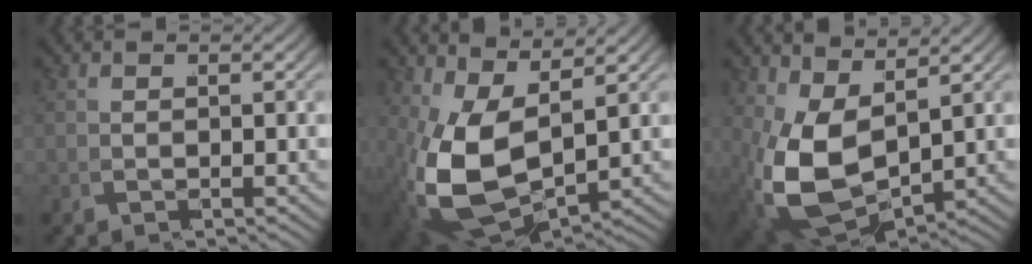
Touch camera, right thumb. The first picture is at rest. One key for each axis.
{"total": 11.0, "fx": -0.4, "fy": 7.0, "fz": 8.5, "tx": -0.230, "ty": -0.066, "tz": 0.033}
{"total": 9.9, "fx": -0.2, "fy": 6.4, "fz": 7.5, "tx": -0.208, "ty": -0.064, "tz": 0.036}